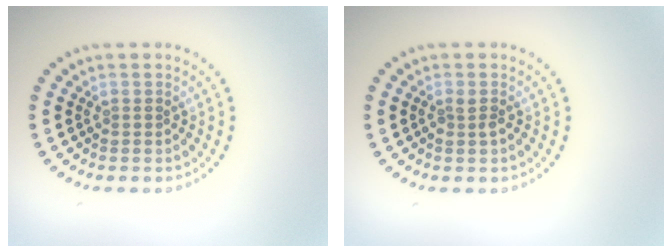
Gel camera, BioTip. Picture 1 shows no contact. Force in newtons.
{"total": 0.7, "press": 0.7, "slide": 0.2}